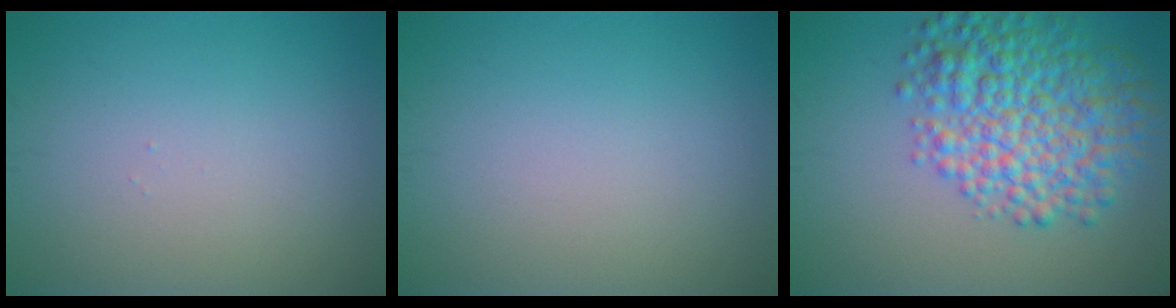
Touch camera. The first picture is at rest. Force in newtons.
{"total": 0.0}
{"total": 8.0, "press": 8.0, "slide": 0.0}